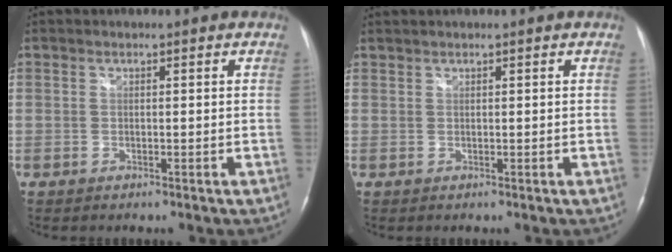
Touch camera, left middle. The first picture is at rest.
{"total": 0.8, "force": [0.7, -0.1, 0.2], "torque": [-0.007, 0.010, 0.020]}